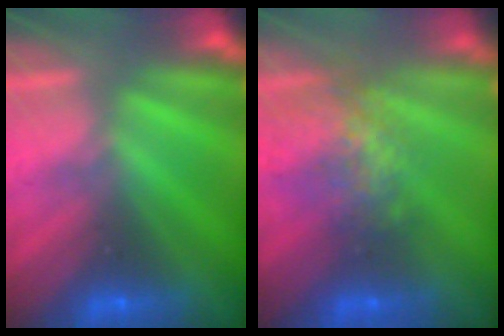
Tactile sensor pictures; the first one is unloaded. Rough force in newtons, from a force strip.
{"total": 7.0}